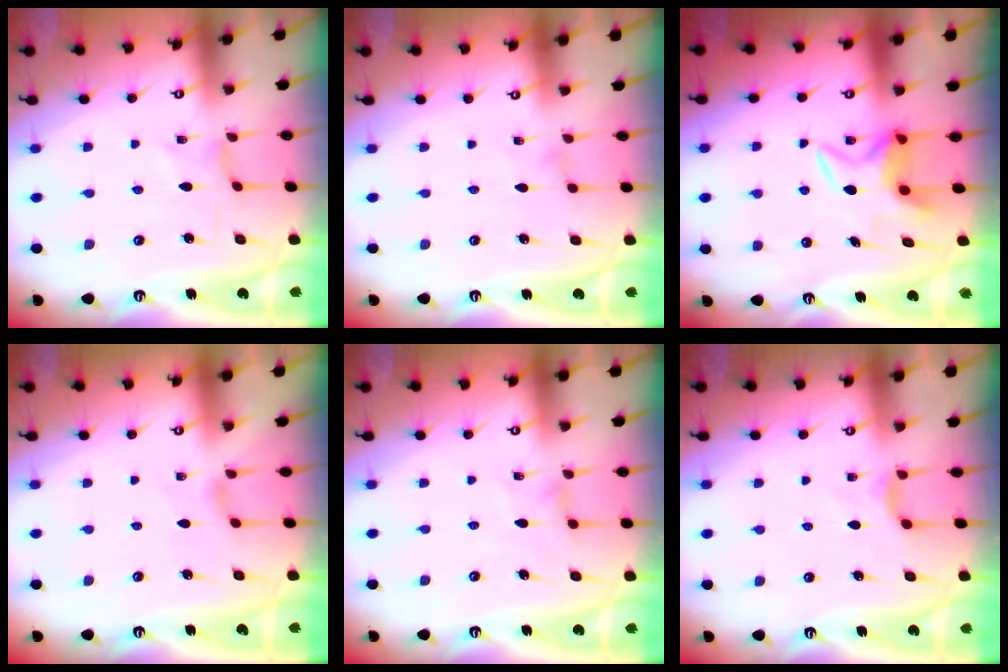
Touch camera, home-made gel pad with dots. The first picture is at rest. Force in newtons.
{"total": 0.0}
{"total": 6.0, "press": 6.0, "slide": 0.4}
{"total": 2.1, "press": 2.0, "slide": 0.5}
{"total": 0.8, "press": 0.8, "slide": 0.3}
{"total": 4.2, "press": 4.2, "slide": 0.7}